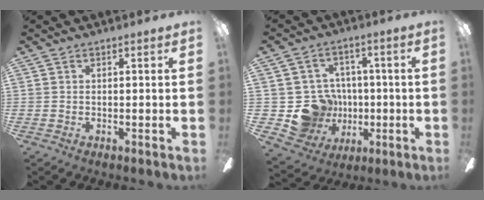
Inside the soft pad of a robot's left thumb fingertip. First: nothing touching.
{"total": 13.2, "force": [-2.1, 12.6, 3.4], "torque": [-0.087, 0.015, -0.012]}